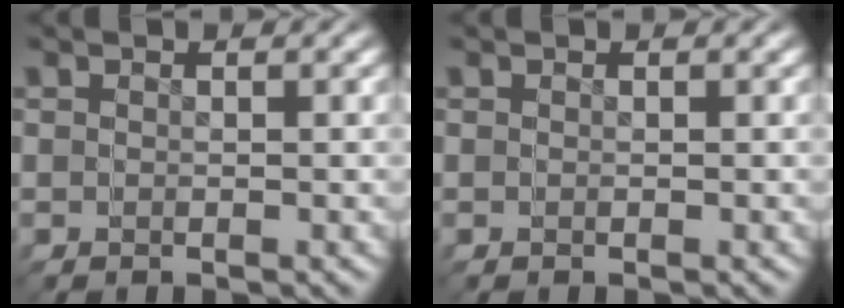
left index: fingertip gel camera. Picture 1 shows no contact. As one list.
[{"total": 0.0}]